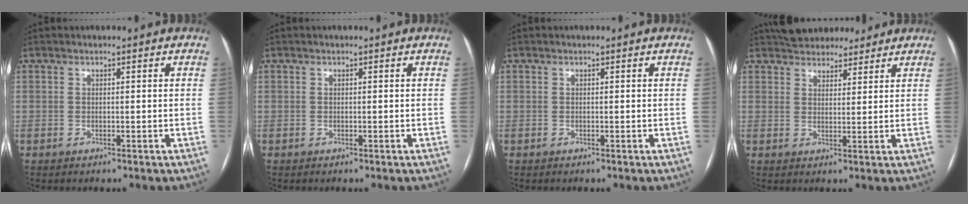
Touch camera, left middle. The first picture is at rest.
{"total": 0.0}
{"total": 0.0}
{"total": 8.9, "force": [7.9, 3.4, 2.3], "torque": [-0.024, 0.019, 0.114]}